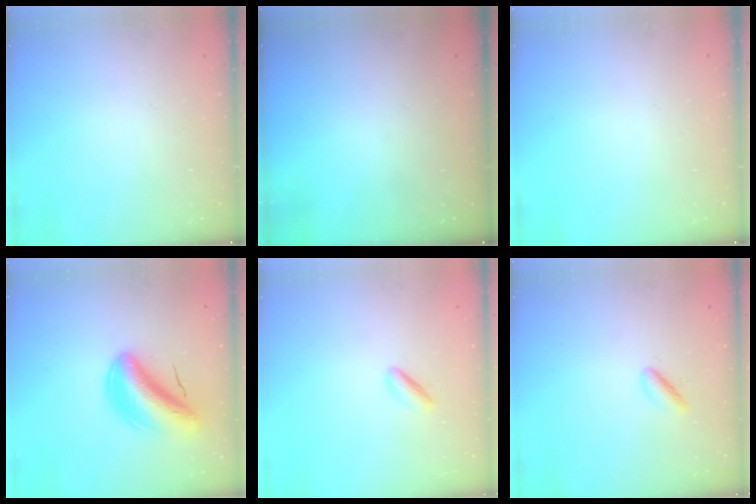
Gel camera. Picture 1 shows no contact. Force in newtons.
{"total": 0.0}
{"total": 0.0}
{"total": 8.9, "press": 8.5, "slide": 2.8}
{"total": 2.4, "press": 2.3, "slide": 0.8}
{"total": 2.5, "press": 2.4, "slide": 0.8}